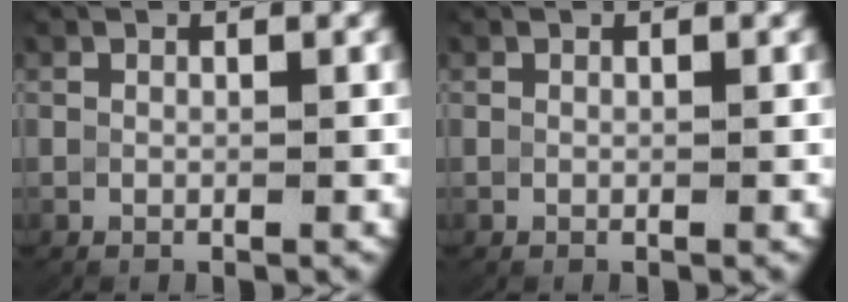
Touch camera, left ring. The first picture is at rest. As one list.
[{"total": 0.0}]